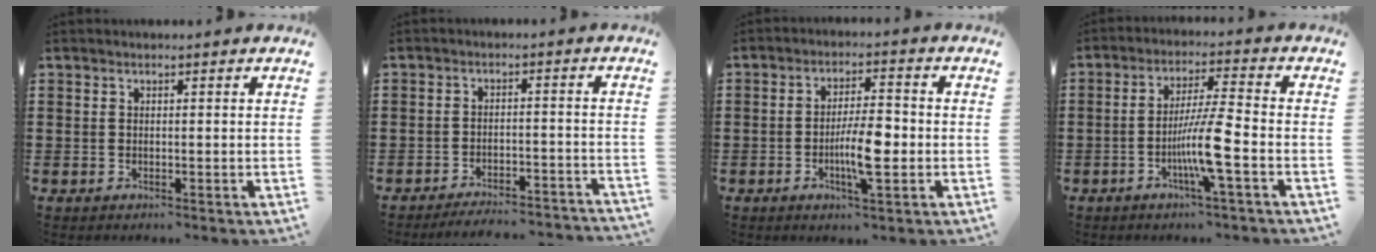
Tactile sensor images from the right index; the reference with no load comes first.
{"total": 3.7, "force": [-3.7, 0.1, 0.7], "torque": [-0.015, 0.001, -0.074]}
{"total": 7.1, "force": [-1.6, 1.9, 6.7], "torque": [-0.127, -0.001, -0.032]}
{"total": 8.3, "force": [-3.0, 0.1, 7.8], "torque": [-0.150, -0.010, -0.061]}